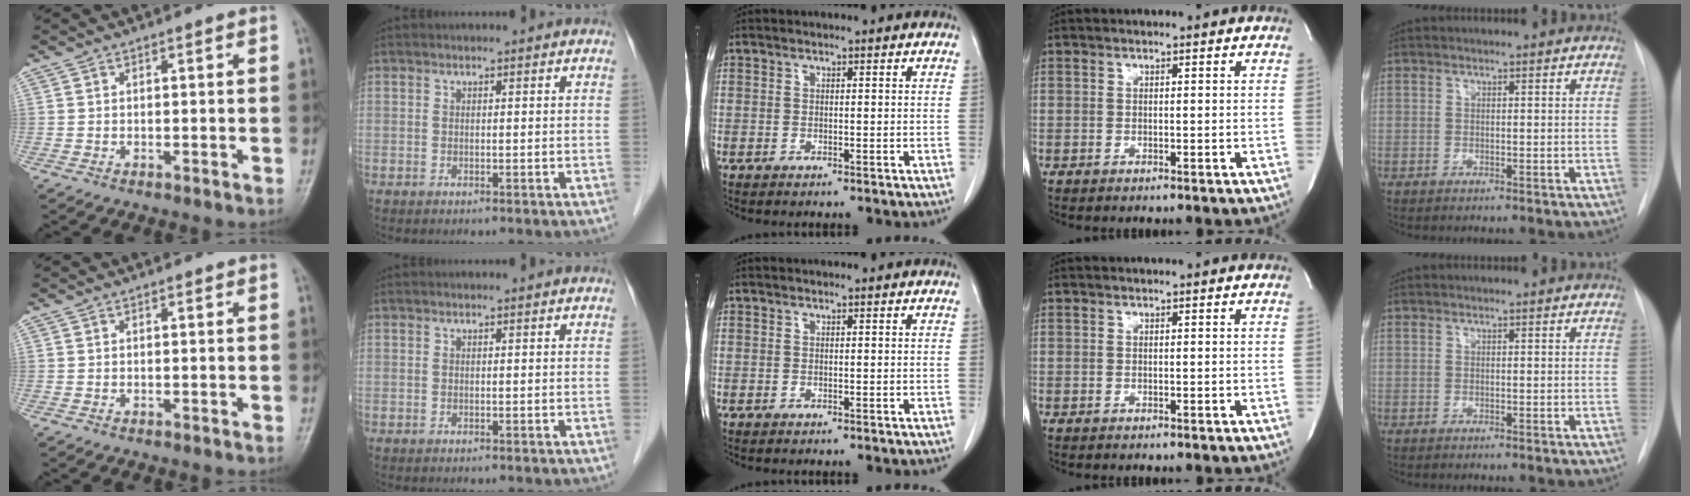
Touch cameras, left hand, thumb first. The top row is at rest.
{}